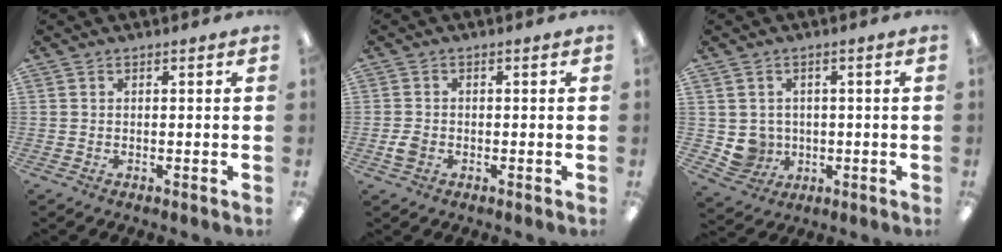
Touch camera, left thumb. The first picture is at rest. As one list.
[{"total": 2.6, "force": [-0.8, 2.0, 1.5], "torque": [-0.033, 0.000, -0.015]}, {"total": 5.4, "force": [0.5, 5.2, 1.0], "torque": [-0.031, 0.002, 0.016]}]